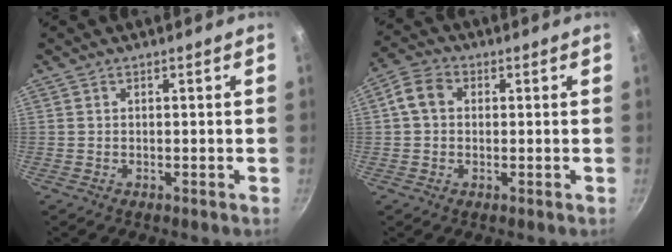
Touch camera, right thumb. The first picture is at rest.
{"total": 5.4, "force": [0.7, 4.2, 3.3], "torque": [-0.058, 0.010, -0.001]}